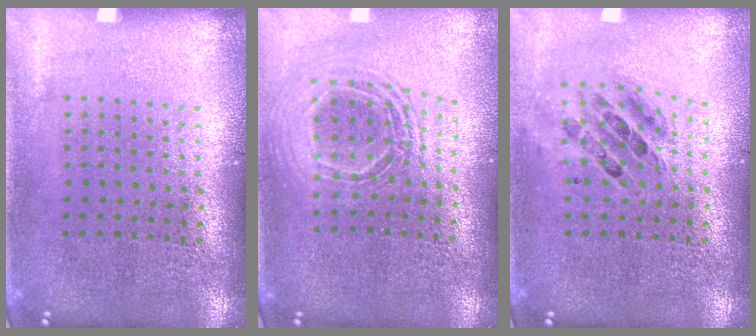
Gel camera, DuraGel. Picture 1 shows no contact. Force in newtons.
{"total": 1.8, "press": 1.4, "slide": 1.0}
{"total": 0.7, "press": 0.6, "slide": 0.2}